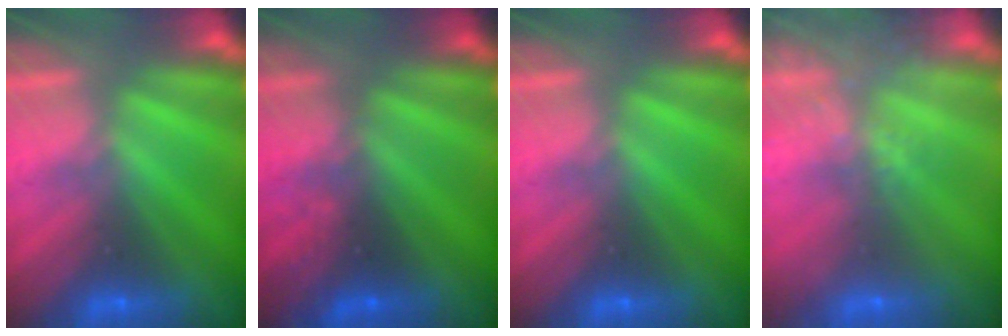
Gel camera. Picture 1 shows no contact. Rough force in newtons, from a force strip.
{"total": 2.6}
{"total": 0.0}
{"total": 8.9}